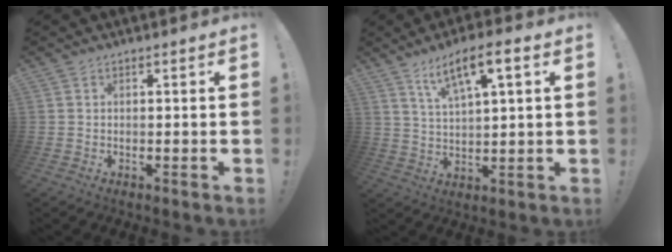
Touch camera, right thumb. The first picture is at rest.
{"total": 9.2, "force": [4.6, 2.2, 7.7], "torque": [-0.132, -0.012, 0.078]}